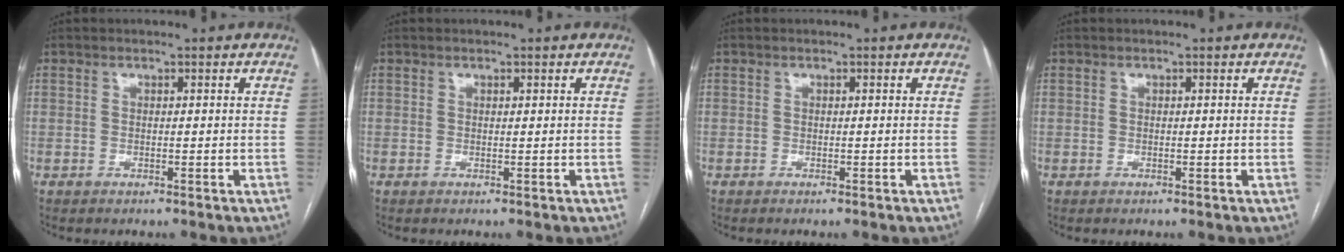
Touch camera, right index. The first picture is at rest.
{"total": 0.0}
{"total": 0.0}
{"total": 0.0}